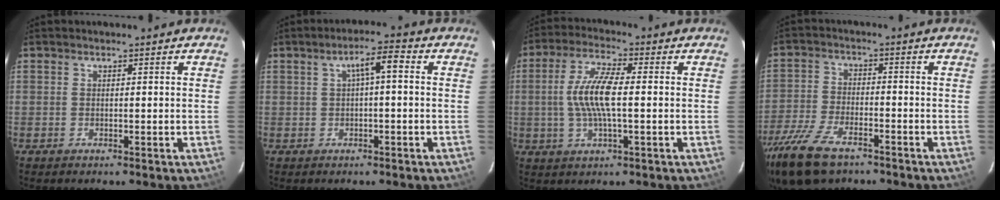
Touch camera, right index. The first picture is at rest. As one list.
[{"total": 4.2, "force": [0.5, 0.9, 4.1], "torque": [-0.074, 0.017, 0.013]}, {"total": 9.4, "force": [-0.3, 2.3, 9.1], "torque": [-0.182, 0.005, -0.006]}, {"total": 14.3, "force": [-10.2, 6.0, 8.0], "torque": [-0.197, -0.032, -0.196]}]